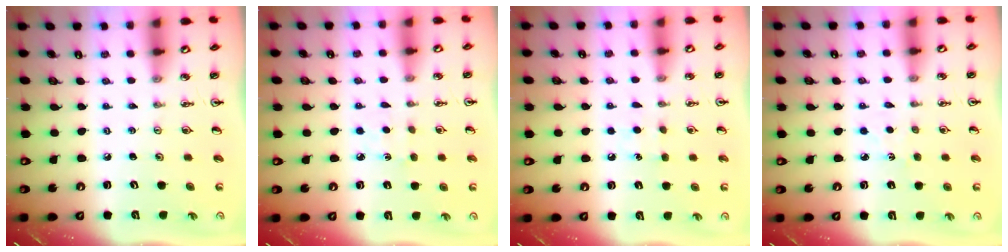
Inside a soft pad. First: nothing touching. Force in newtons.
{"total": 4.2, "press": 4.1, "slide": 0.5}
{"total": 6.4, "press": 6.3, "slide": 0.7}
{"total": 2.9, "press": 2.9, "slide": 0.4}